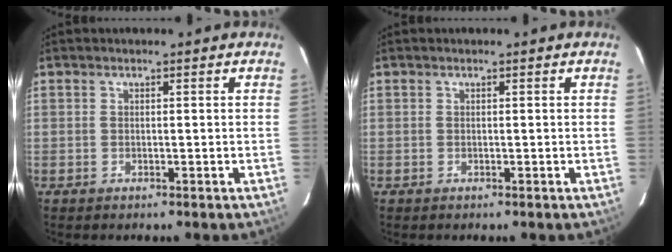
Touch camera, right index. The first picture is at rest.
{"total": 0.0}